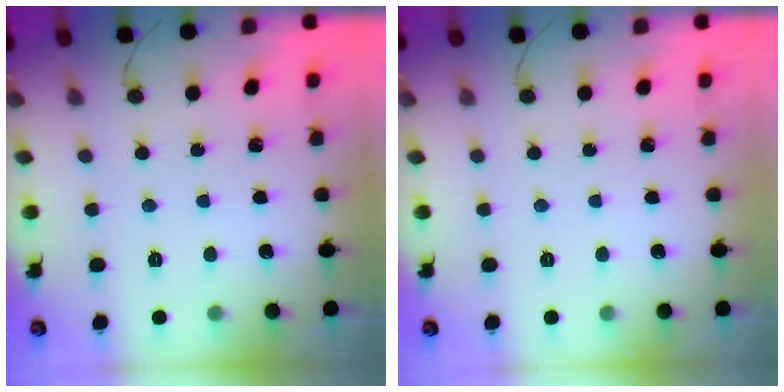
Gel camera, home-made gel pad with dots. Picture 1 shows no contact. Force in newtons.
{"total": 0.0}